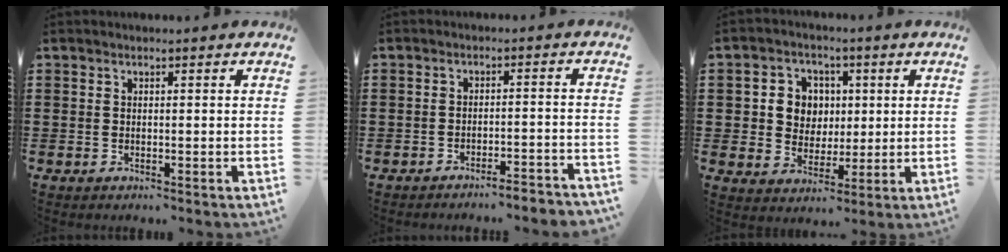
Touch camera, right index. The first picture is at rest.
{"total": 3.0, "force": [-2.9, -0.2, 0.6], "torque": [-0.014, -0.001, -0.062]}
{"total": 6.3, "force": [0.9, 5.9, 2.0], "torque": [-0.057, 0.017, 0.013]}